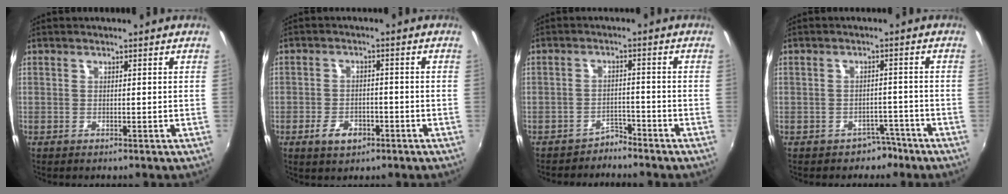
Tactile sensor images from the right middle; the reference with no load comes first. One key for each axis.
{"total": 4.8, "fx": -2.6, "fy": 2.9, "fz": 2.8, "tx": -0.066, "ty": -0.003, "tz": -0.043}
{"total": 3.1, "fx": -2.9, "fy": 1.0, "fz": 0.0, "tx": -0.002, "ty": 0.003, "tz": -0.048}
{"total": 3.5, "fx": -2.5, "fy": 2.4, "fz": 0.3, "tx": -0.005, "ty": 0.014, "tz": -0.030}